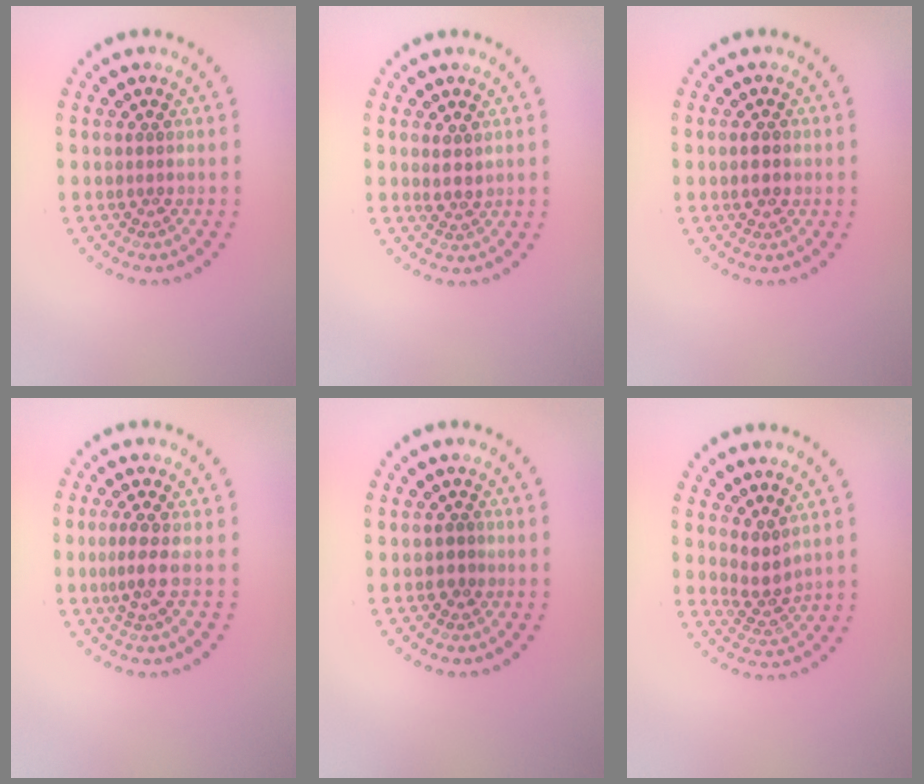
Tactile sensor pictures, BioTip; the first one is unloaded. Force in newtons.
{"total": 1.3, "press": 1.2, "slide": 0.6}
{"total": 2.1, "press": 2.1, "slide": 0.1}
{"total": 2.2, "press": 1.4, "slide": 1.6}
{"total": 1.0, "press": 0.9, "slide": 0.3}
{"total": 2.2, "press": 1.7, "slide": 1.4}